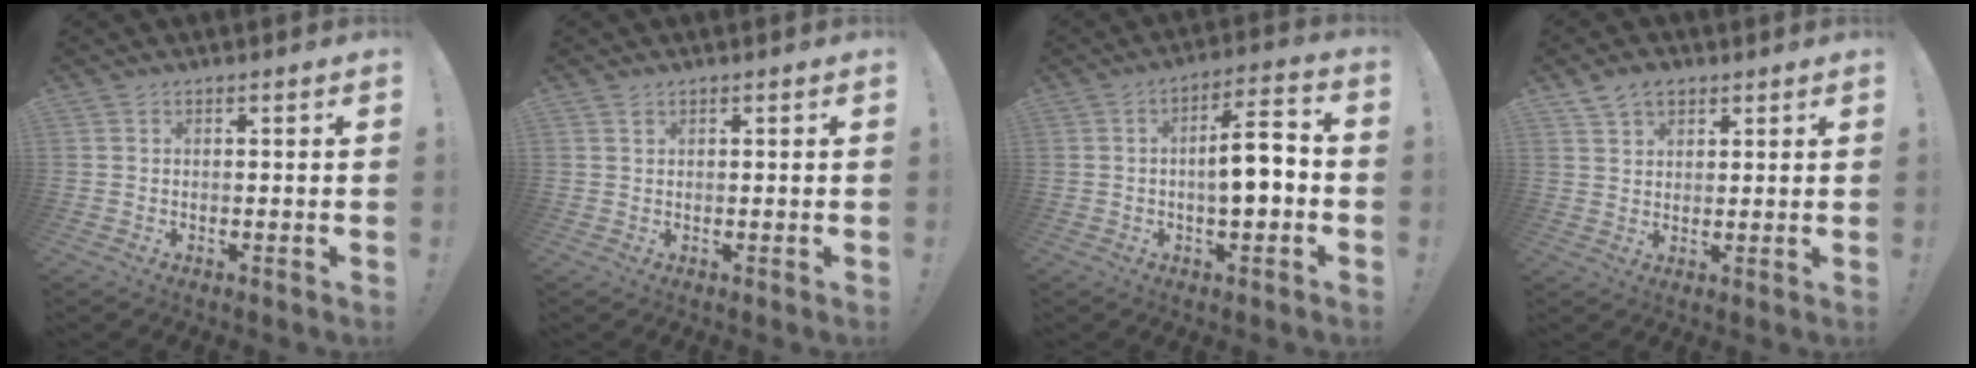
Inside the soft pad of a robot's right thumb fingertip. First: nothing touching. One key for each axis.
{"total": 1.0, "fx": 0.7, "fy": 0.6, "fz": 0.3, "tx": -0.003, "ty": 0.000, "tz": 0.012}
{"total": 9.5, "fx": -1.5, "fy": 3.2, "fz": 8.9, "tx": -0.125, "ty": 0.008, "tz": -0.028}
{"total": 5.5, "fx": 3.6, "fy": 3.6, "fz": 2.0, "tx": -0.029, "ty": -0.013, "tz": 0.067}